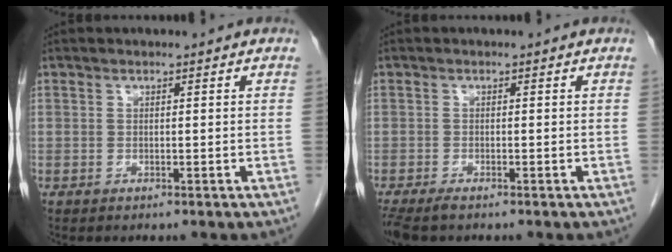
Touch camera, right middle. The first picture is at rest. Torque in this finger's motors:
{"motor_torque": [0.50, -0.27, 0.01, 0.02]}